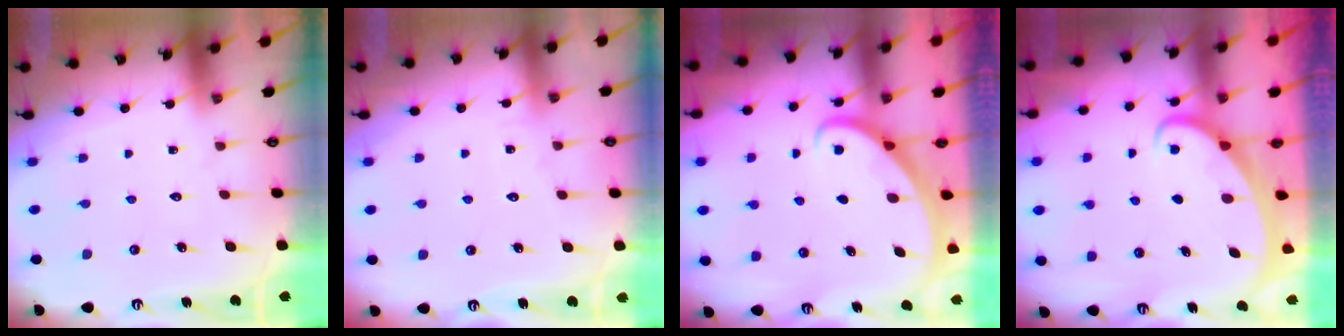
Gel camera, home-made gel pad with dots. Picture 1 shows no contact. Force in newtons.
{"total": 4.2, "press": 4.1, "slide": 0.5}
{"total": 3.0, "press": 3.0, "slide": 0.2}
{"total": 2.1, "press": 2.1, "slide": 0.2}